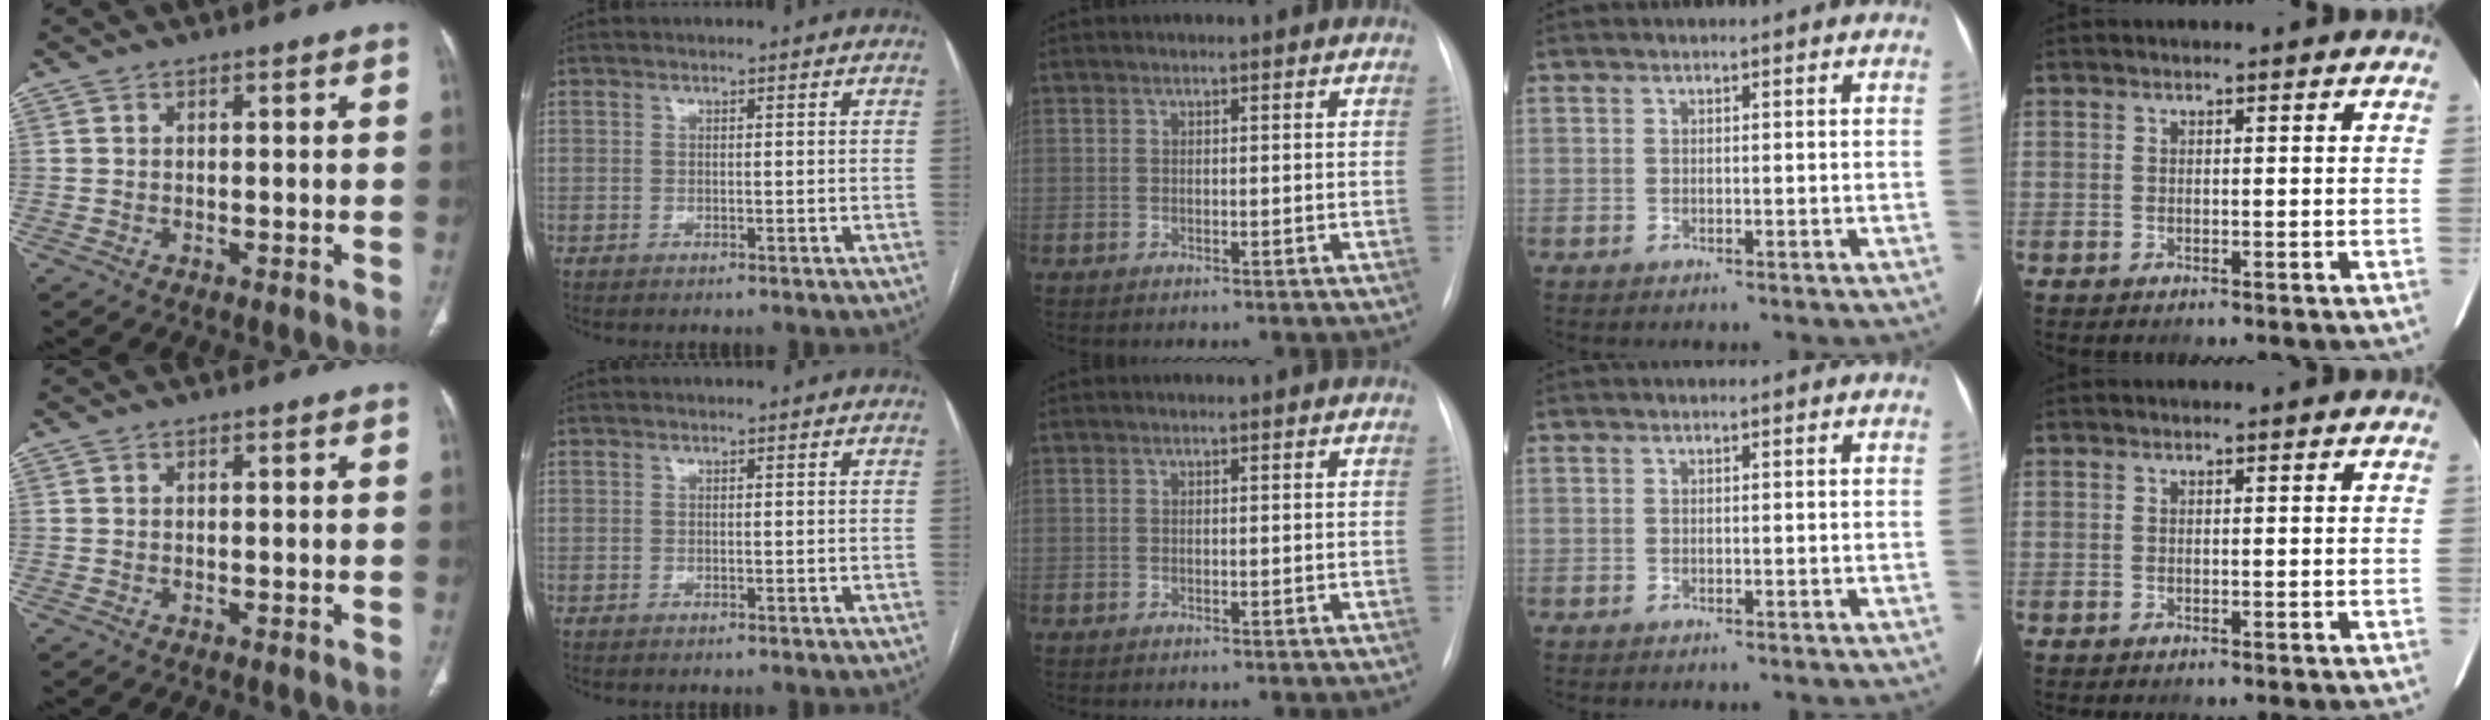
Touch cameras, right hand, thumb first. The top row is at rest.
{}